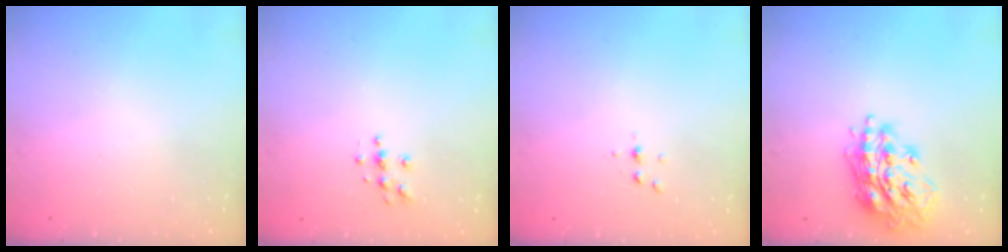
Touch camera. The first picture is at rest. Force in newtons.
{"total": 4.9, "press": 4.8, "slide": 0.6}
{"total": 2.6, "press": 2.6, "slide": 0.3}
{"total": 17.4, "press": 17.4, "slide": 1.4}